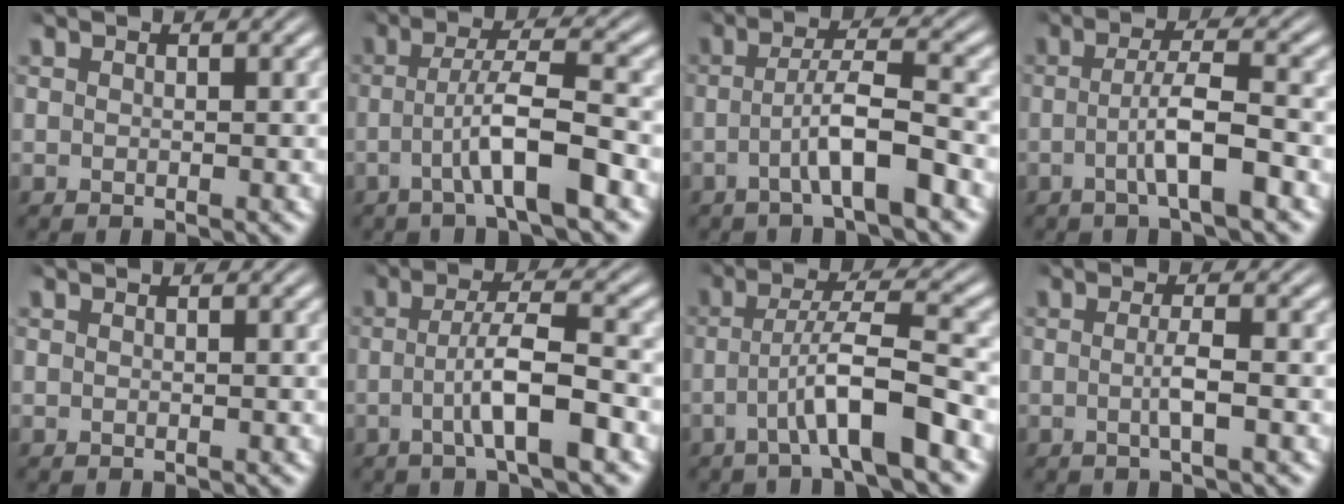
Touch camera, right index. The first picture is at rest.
{"total": 4.5, "force": [-1.6, 0.6, 4.2], "torque": [-0.073, 0.004, -0.030]}
{"total": 3.9, "force": [-1.9, 0.4, 3.4], "torque": [-0.060, 0.005, -0.035]}
{"total": 3.7, "force": [-1.3, 0.4, 3.5], "torque": [-0.056, 0.003, -0.026]}
{"total": 0.0}
{"total": 4.4, "force": [-1.4, 0.7, 4.1], "torque": [-0.070, 0.003, -0.027]}
{"total": 4.6, "force": [-1.8, 0.6, 4.2], "torque": [-0.076, 0.002, -0.031]}
{"total": 1.9, "force": [-0.7, -0.3, 1.8], "torque": [-0.033, -0.004, -0.013]}